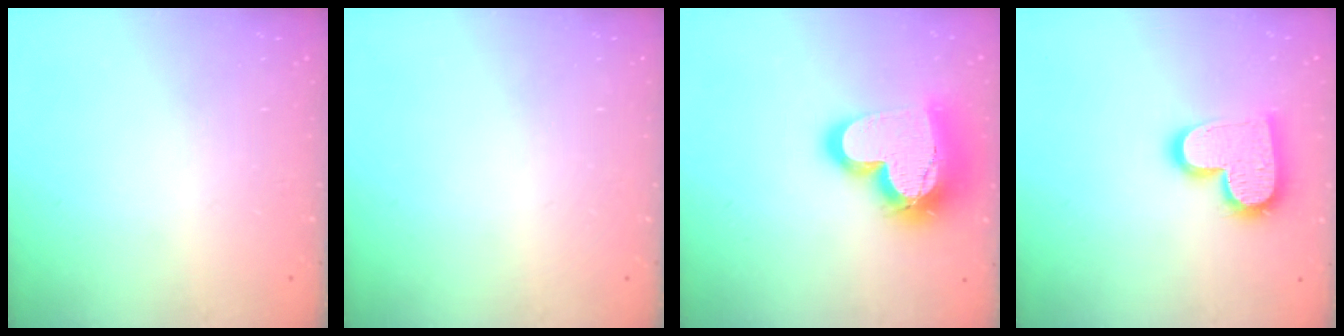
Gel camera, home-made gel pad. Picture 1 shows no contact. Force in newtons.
{"total": 0.0}
{"total": 23.1, "press": 23.0, "slide": 1.8}
{"total": 16.0, "press": 16.0, "slide": 1.0}